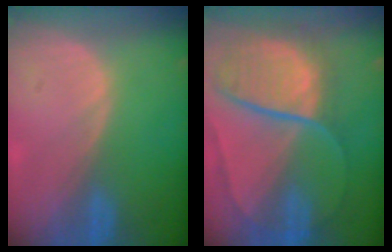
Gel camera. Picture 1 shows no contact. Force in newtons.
{"total": 10.7, "press": 9.0, "slide": 5.9}